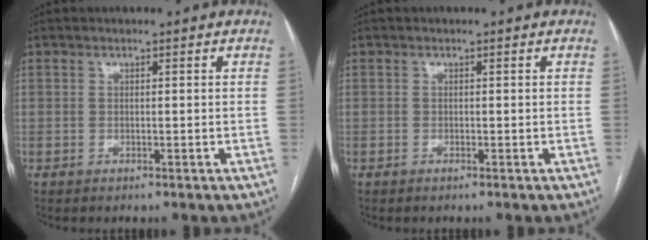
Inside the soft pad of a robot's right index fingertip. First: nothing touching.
{"total": 0.0}